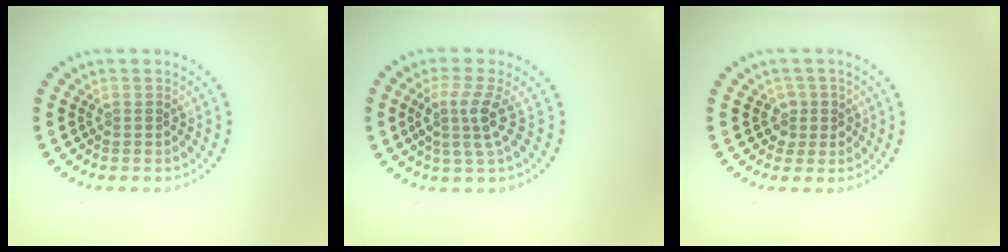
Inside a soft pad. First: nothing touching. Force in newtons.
{"total": 3.1, "press": 2.2, "slide": 2.2}
{"total": 1.7, "press": 1.4, "slide": 1.0}